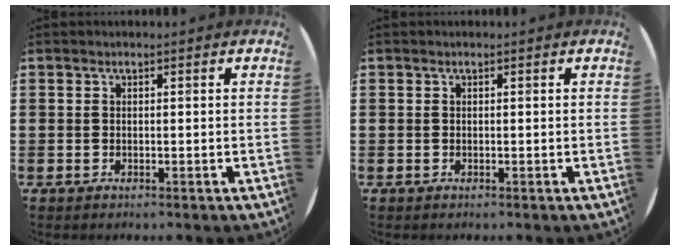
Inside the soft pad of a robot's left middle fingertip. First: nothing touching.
{"total": 0.0}